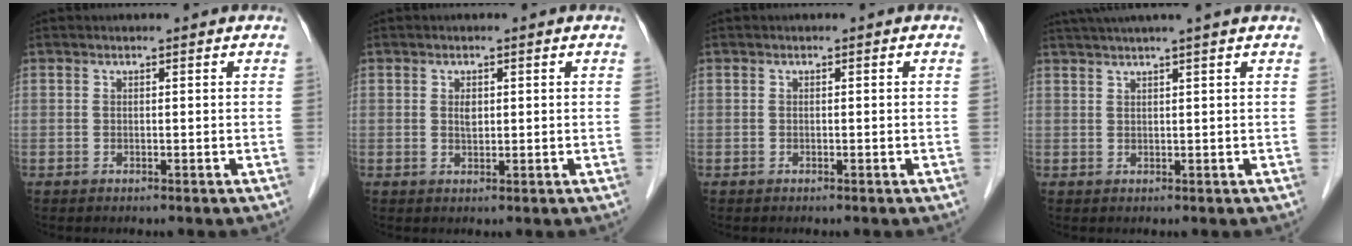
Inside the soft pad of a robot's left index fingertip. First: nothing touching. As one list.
[{"total": 1.3, "force": [0.2, 0.8, 1.0], "torque": [-0.016, -0.005, 0.005]}, {"total": 0.0}, {"total": 7.5, "force": [6.2, -1.4, 4.0], "torque": [-0.055, 0.027, 0.084]}]